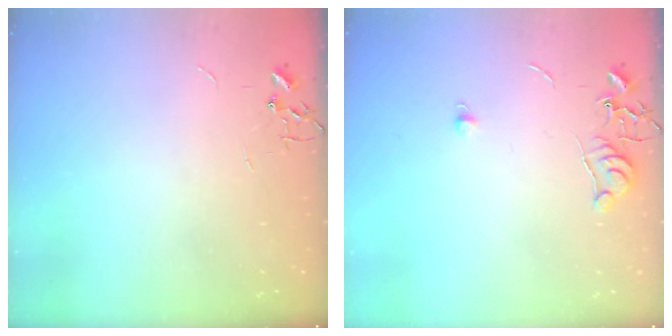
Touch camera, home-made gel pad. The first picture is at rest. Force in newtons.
{"total": 6.5, "press": 6.4, "slide": 0.6}